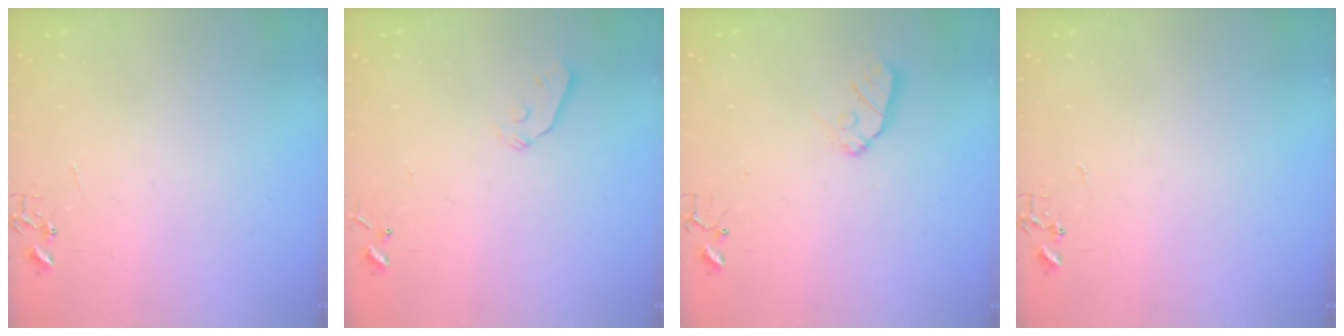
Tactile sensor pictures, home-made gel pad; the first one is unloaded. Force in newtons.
{"total": 3.3, "press": 3.2, "slide": 0.7}
{"total": 8.2, "press": 8.1, "slide": 0.6}
{"total": 0.0}